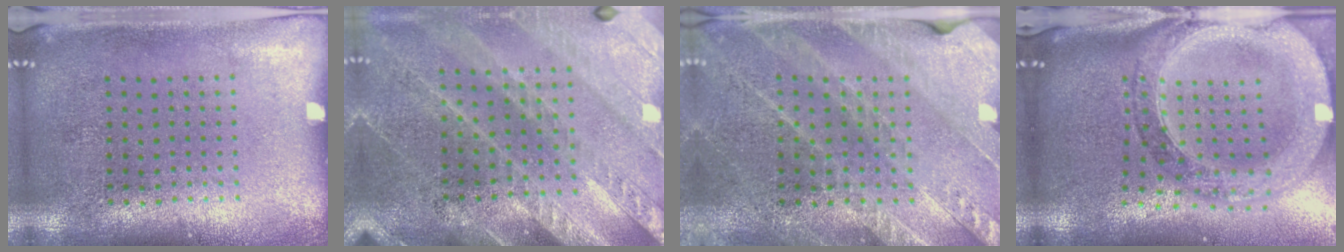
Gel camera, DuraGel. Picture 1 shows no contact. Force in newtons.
{"total": 2.9, "press": 2.6, "slide": 1.4}
{"total": 2.6, "press": 2.5, "slide": 0.6}
{"total": 2.6, "press": 2.3, "slide": 1.3}